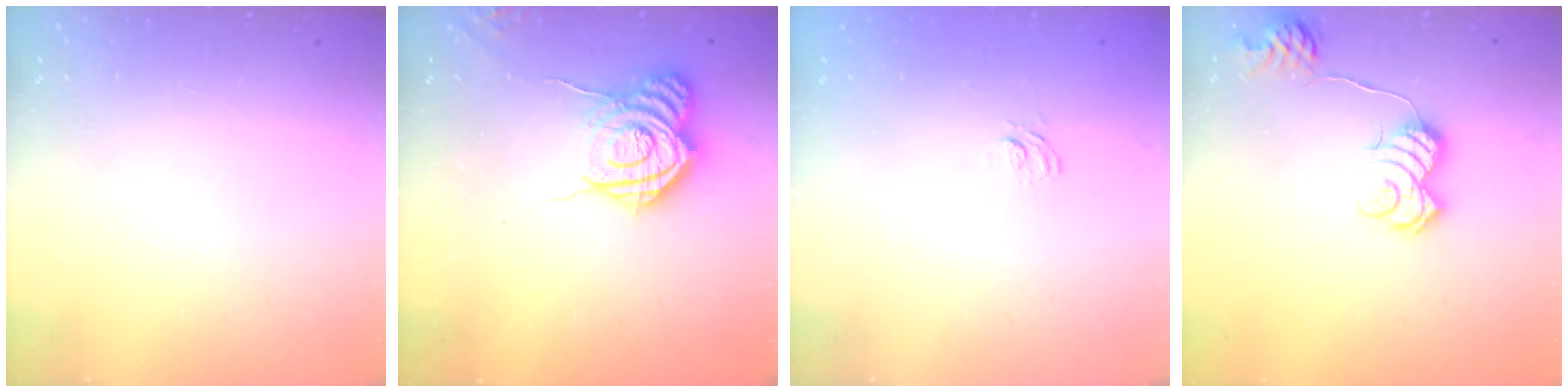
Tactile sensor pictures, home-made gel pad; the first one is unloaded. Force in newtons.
{"total": 11.4, "press": 11.3, "slide": 1.0}
{"total": 5.4, "press": 5.3, "slide": 1.2}
{"total": 11.9, "press": 11.9, "slide": 0.2}